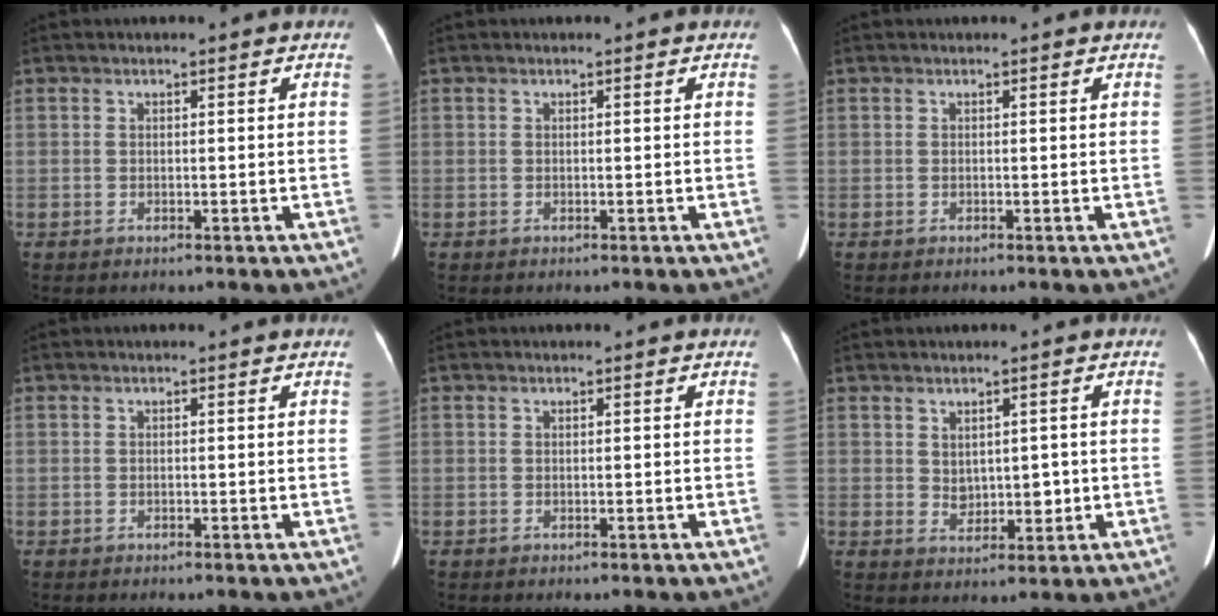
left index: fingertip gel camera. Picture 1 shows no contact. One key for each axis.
{"total": 0.0}
{"total": 0.0}
{"total": 0.0}
{"total": 0.0}
{"total": 3.7, "fx": 0.2, "fy": 2.7, "fz": 2.6, "tx": -0.043, "ty": 0.001, "tz": 0.016}